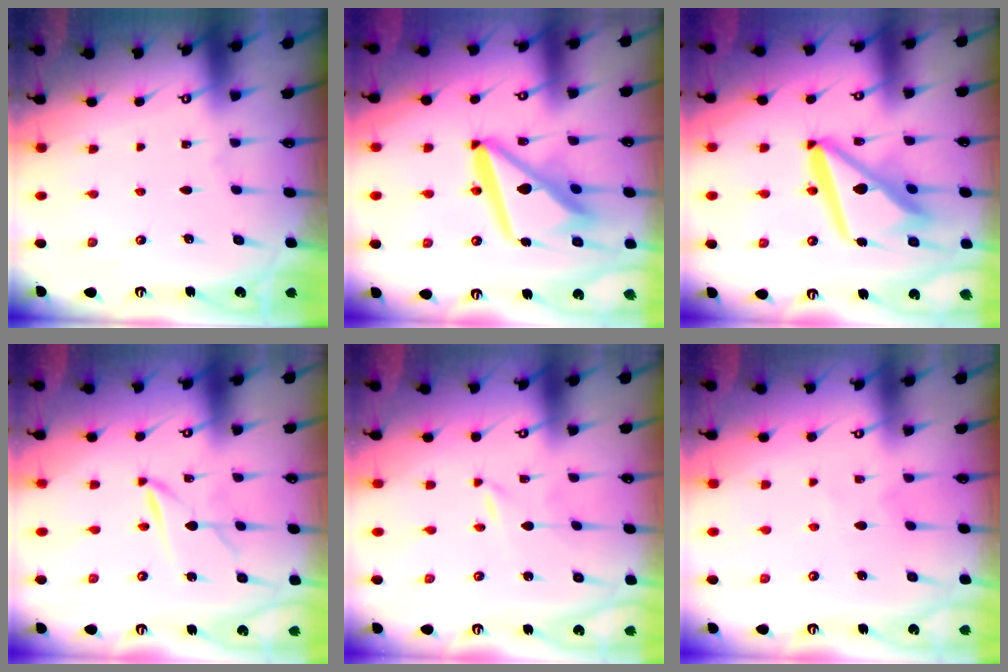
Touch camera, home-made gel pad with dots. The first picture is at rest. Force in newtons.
{"total": 14.8, "press": 14.7, "slide": 1.7}
{"total": 14.8, "press": 14.7, "slide": 1.7}
{"total": 2.9, "press": 2.9, "slide": 0.3}
{"total": 0.0}
{"total": 2.8, "press": 2.7, "slide": 0.3}